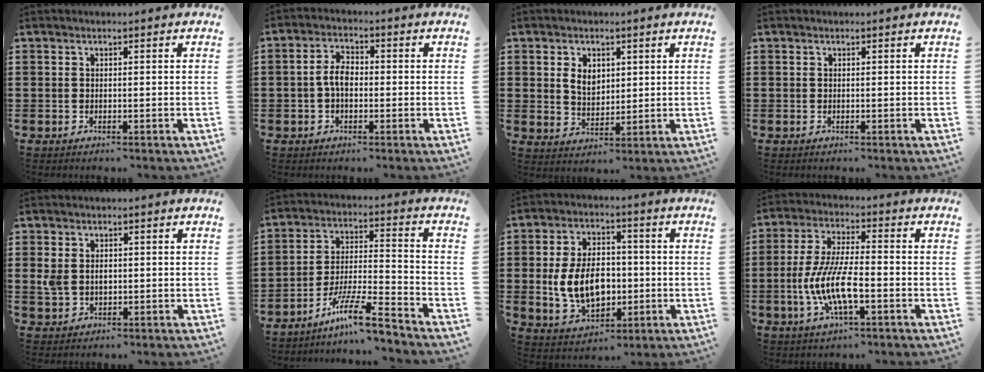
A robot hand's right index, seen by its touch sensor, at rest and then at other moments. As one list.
[{"total": 4.0, "force": [-0.6, 2.2, 3.3], "torque": [-0.075, 0.002, -0.016]}, {"total": 4.1, "force": [1.2, 3.0, 2.6], "torque": [-0.052, 0.008, 0.019]}, {"total": 0.0}, {"total": 2.8, "force": [0.3, 1.9, 1.9], "torque": [-0.048, 0.006, 0.002]}, {"total": 10.1, "force": [-8.1, 0.7, 5.9], "torque": [-0.113, 0.009, -0.159]}, {"total": 10.1, "force": [-0.9, 6.7, 7.5], "torque": [-0.149, 0.006, -0.019]}, {"total": 9.7, "force": [-3.0, 2.8, 8.7], "torque": [-0.192, -0.011, -0.061]}]